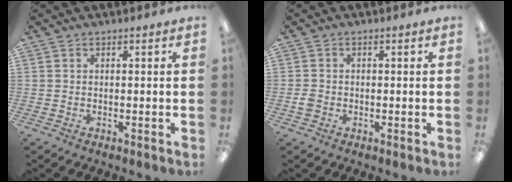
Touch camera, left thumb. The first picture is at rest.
{"total": 1.8, "force": [-0.4, 1.5, 0.9], "torque": [-0.015, 0.004, -0.008]}